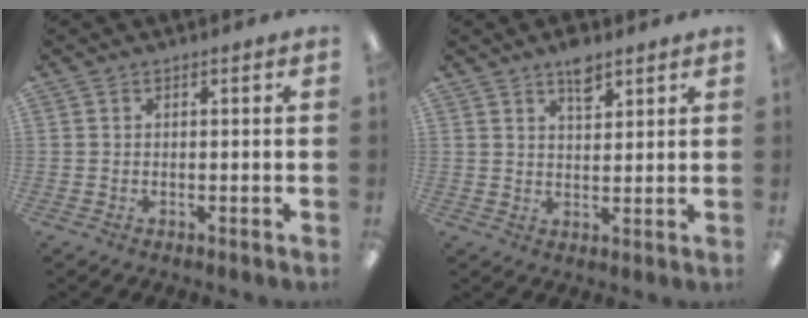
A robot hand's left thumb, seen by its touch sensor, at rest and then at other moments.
{"total": 5.6, "force": [3.9, 2.4, 3.1], "torque": [-0.037, -0.019, 0.065]}